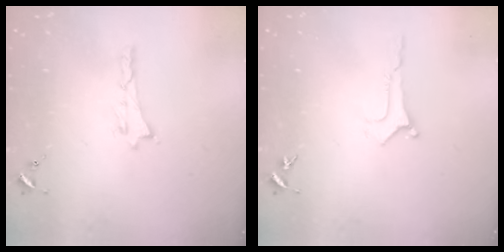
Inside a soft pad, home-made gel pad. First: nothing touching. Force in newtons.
{"total": 0.0}